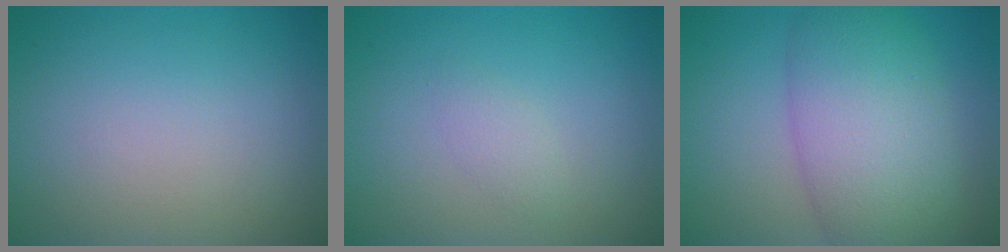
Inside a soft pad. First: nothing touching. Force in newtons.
{"total": 1.2, "press": 1.2, "slide": 0.1}
{"total": 8.7, "press": 8.7, "slide": 0.5}